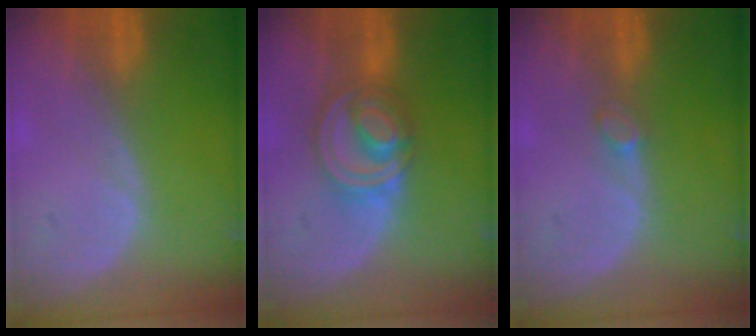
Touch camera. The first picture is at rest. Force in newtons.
{"total": 8.2, "press": 7.0, "slide": 4.4}
{"total": 1.4, "press": 1.4, "slide": 0.2}